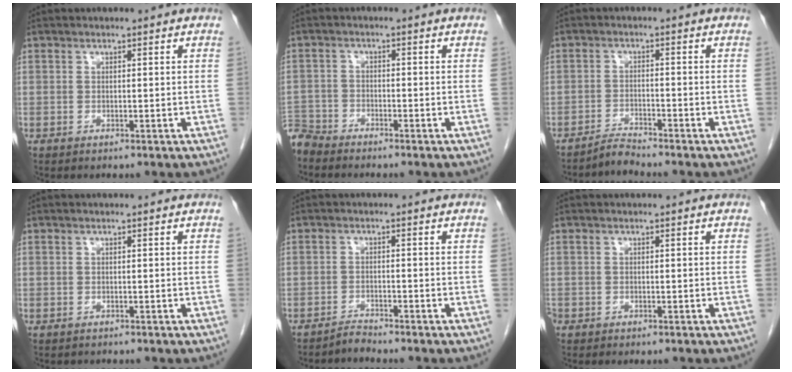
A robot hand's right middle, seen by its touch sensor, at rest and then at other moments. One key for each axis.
{"total": 4.6, "fx": -4.5, "fy": 0.9, "fz": -0.2, "tx": 0.009, "ty": -0.009, "tz": -0.091}
{"total": 2.5, "fx": -2.4, "fy": -0.6, "fz": -0.2, "tx": 0.007, "ty": -0.015, "tz": -0.045}
{"total": 0.8, "fx": -0.7, "fy": 0.3, "fz": 0.1, "tx": -0.009, "ty": 0.000, "tz": -0.011}
{"total": 1.8, "fx": -1.7, "fy": -0.3, "fz": -0.3, "tx": 0.011, "ty": -0.007, "tz": -0.031}
{"total": 1.1, "fx": -0.9, "fy": 0.6, "fz": 0.2, "tx": -0.006, "ty": 0.001, "tz": -0.015}